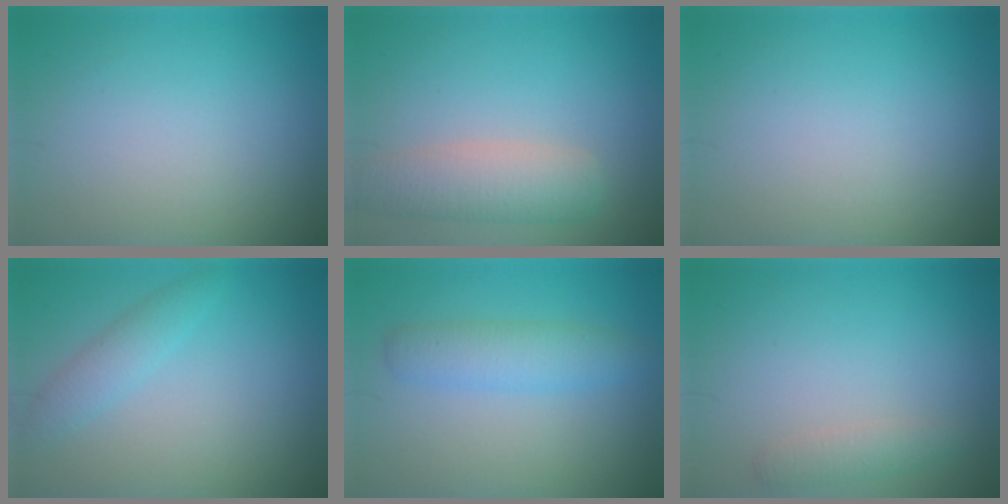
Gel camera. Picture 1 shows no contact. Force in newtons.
{"total": 4.2, "press": 4.2, "slide": 0.2}
{"total": 0.0}
{"total": 2.1, "press": 2.0, "slide": 0.2}
{"total": 2.9, "press": 2.9, "slide": 0.1}
{"total": 1.5, "press": 1.5, "slide": 0.0}